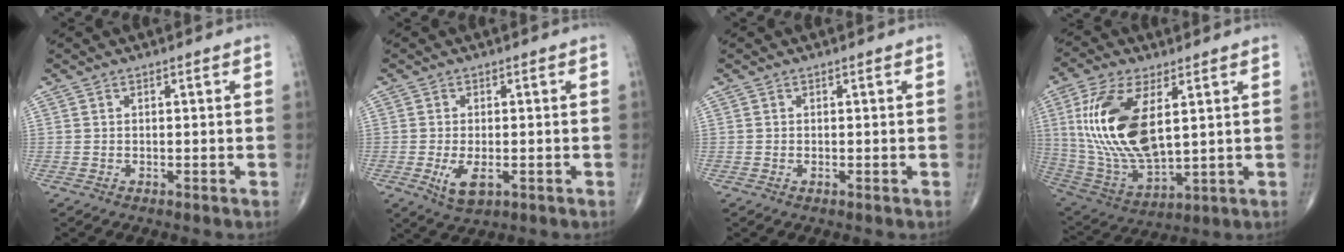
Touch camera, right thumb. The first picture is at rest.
{"total": 4.9, "force": [-1.4, 2.4, 4.0], "torque": [-0.075, -0.010, -0.018]}
{"total": 0.0}
{"total": 19.9, "force": [4.5, 9.3, 17.0], "torque": [-0.349, -0.024, 0.094]}